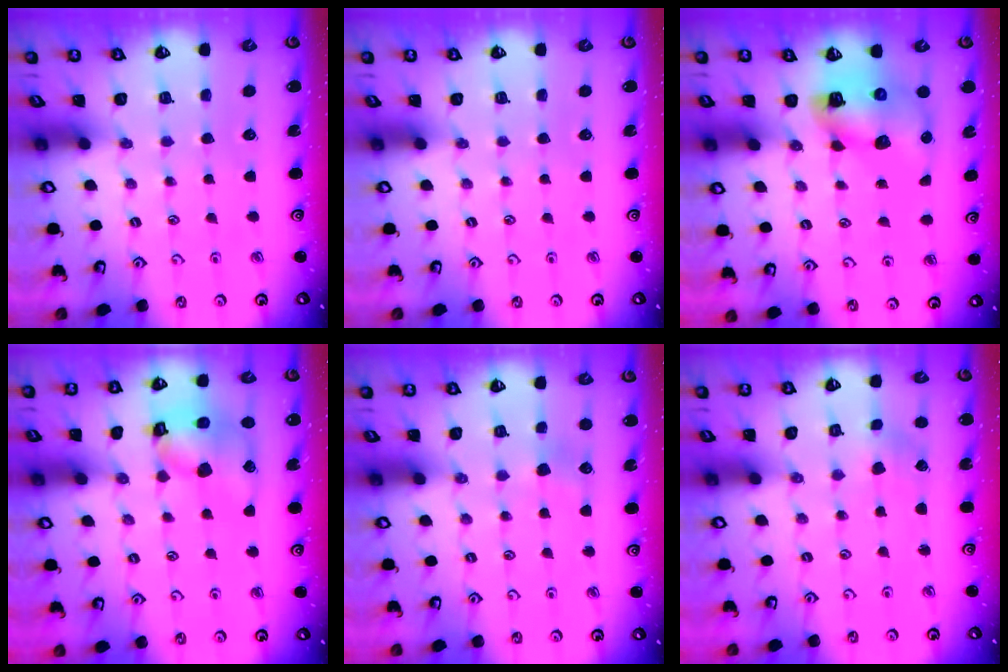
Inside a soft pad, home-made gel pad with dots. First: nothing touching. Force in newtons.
{"total": 0.0}
{"total": 10.2, "press": 10.1, "slide": 1.4}
{"total": 15.1, "press": 15.0, "slide": 1.9}
{"total": 3.9, "press": 3.7, "slide": 1.0}
{"total": 0.8, "press": 0.8, "slide": 0.1}